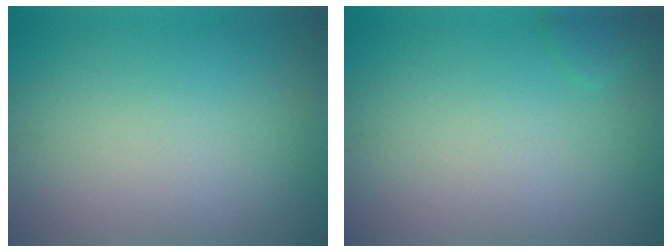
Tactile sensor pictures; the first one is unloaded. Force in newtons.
{"total": 0.8, "press": 0.8, "slide": 0.1}